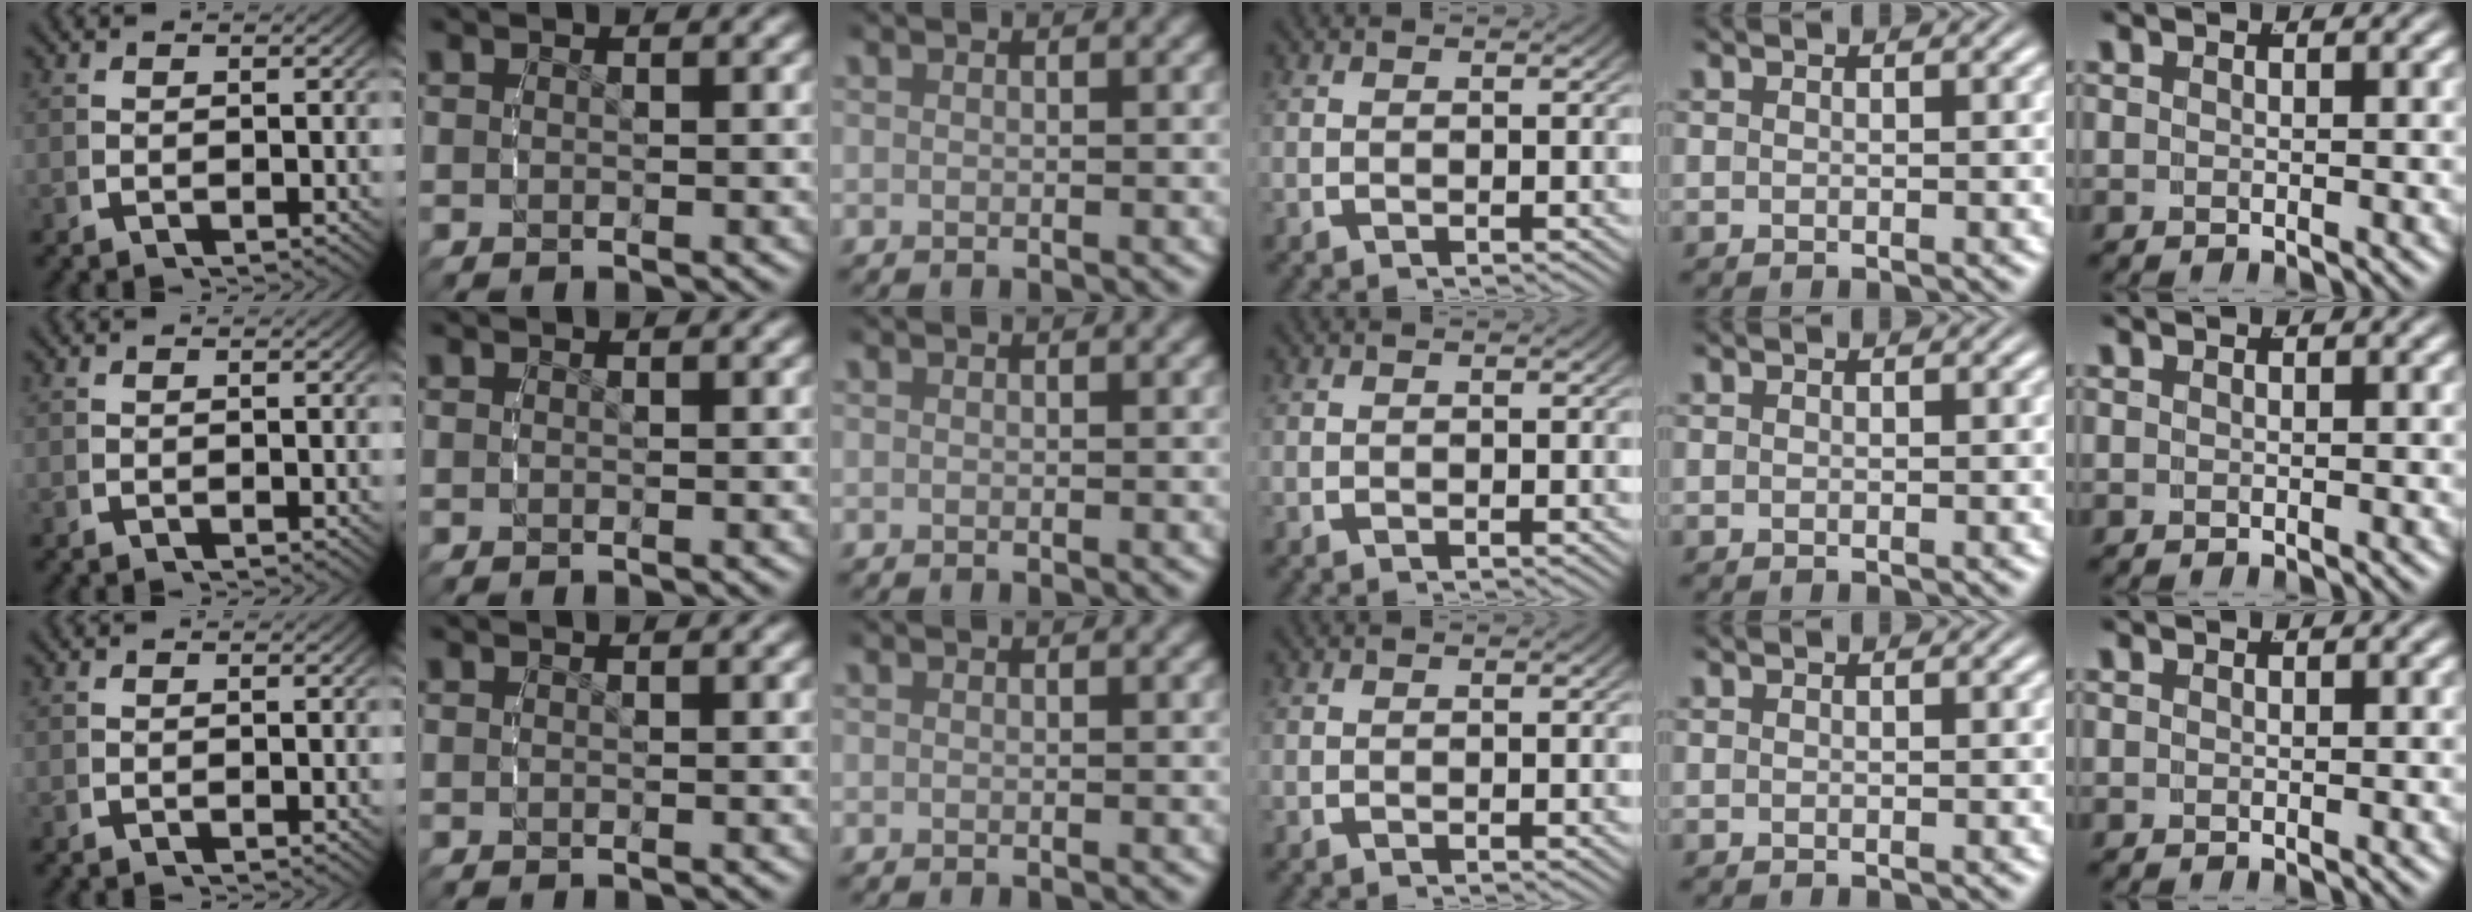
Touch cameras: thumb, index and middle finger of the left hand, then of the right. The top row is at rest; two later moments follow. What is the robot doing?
{"motion": "reach", "object": "air blower"}